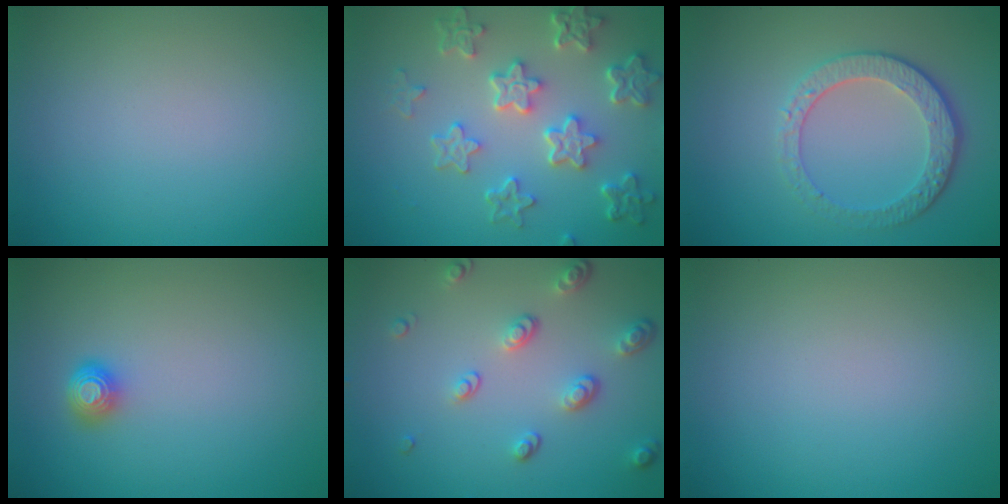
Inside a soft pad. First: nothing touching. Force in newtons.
{"total": 6.2, "press": 4.8, "slide": 4.0}
{"total": 4.5, "press": 3.2, "slide": 3.2}
{"total": 1.6, "press": 1.2, "slide": 1.0}
{"total": 3.4, "press": 2.7, "slide": 2.2}
{"total": 0.0}